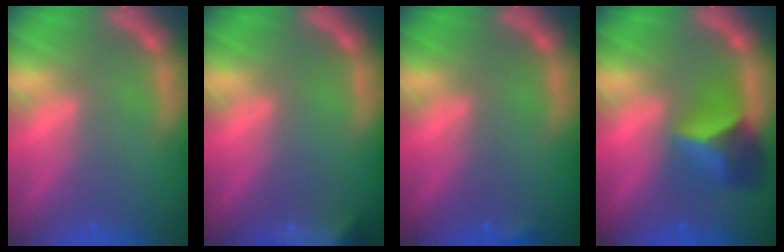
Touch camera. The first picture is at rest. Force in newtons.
{"total": 9.0}
{"total": 0.9}
{"total": 5.4}